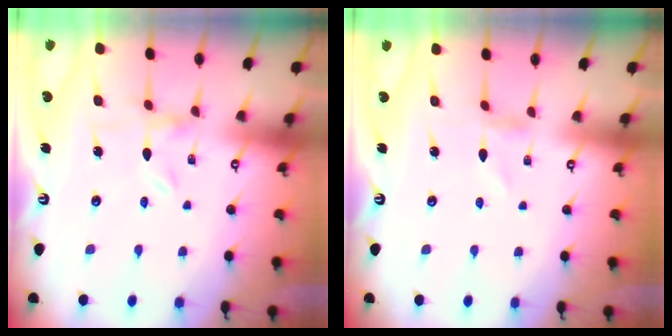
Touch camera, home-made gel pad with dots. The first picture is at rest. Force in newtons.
{"total": 1.2, "press": 1.2, "slide": 0.1}